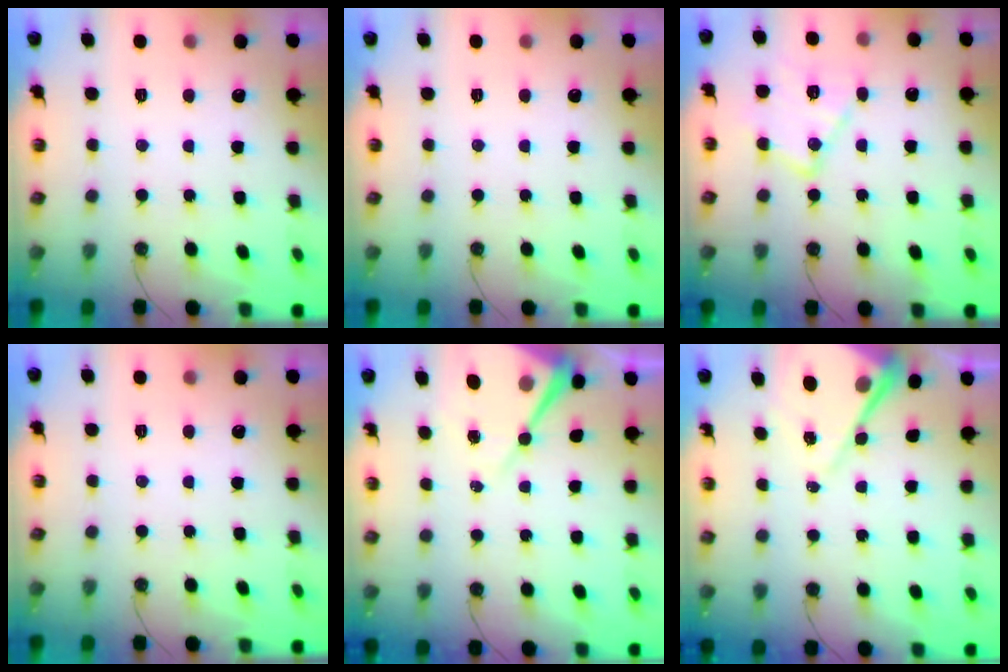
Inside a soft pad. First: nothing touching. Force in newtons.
{"total": 0.0}
{"total": 13.2, "press": 13.2, "slide": 0.8}
{"total": 0.0}
{"total": 10.4, "press": 10.4, "slide": 0.8}
{"total": 9.5, "press": 9.5, "slide": 1.0}